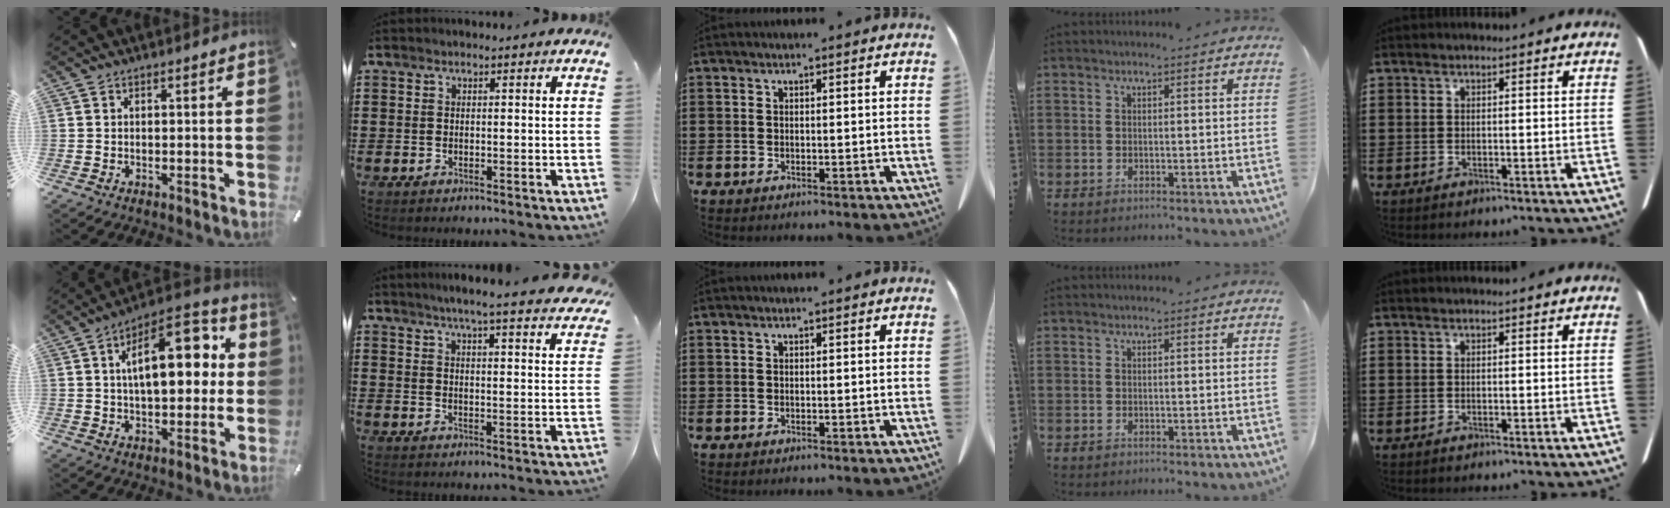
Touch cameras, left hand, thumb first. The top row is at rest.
{"thumb": {"total": 17.4, "force": [4.2, 8.9, 14.3], "torque": [-0.197, -0.009, 0.065]}, "index": {"total": 4.9, "force": [4.4, -0.6, 1.9], "torque": [-0.054, -0.024, 0.074]}}